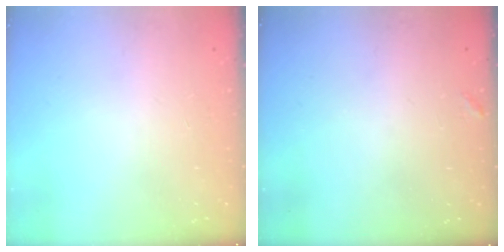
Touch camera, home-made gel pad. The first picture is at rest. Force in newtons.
{"total": 4.1, "press": 4.1, "slide": 0.1}